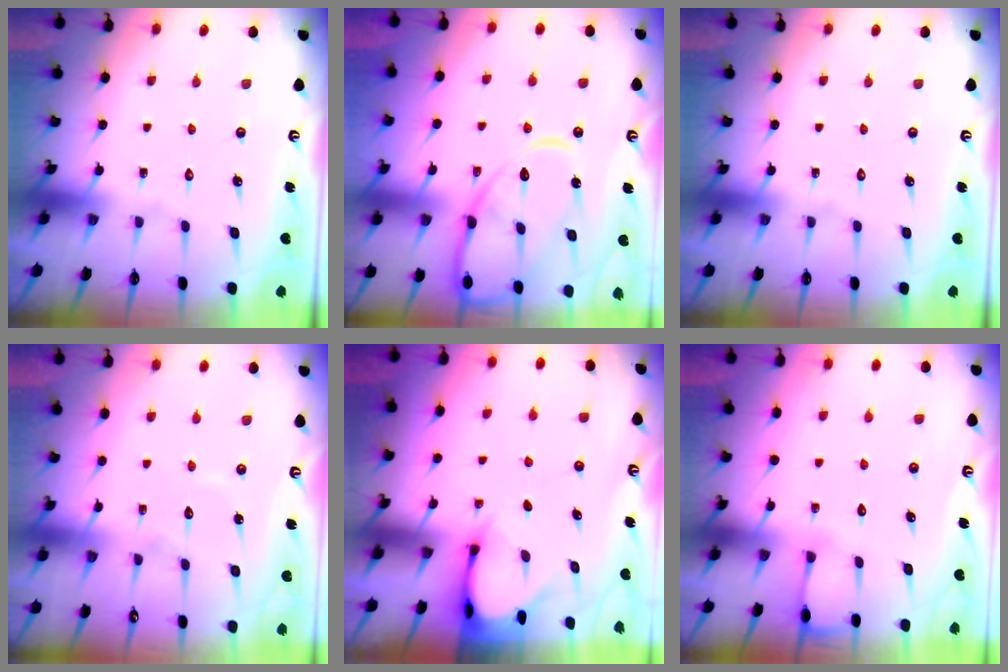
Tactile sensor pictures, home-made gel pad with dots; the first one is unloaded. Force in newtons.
{"total": 14.1, "press": 14.1, "slide": 1.3}
{"total": 0.0}
{"total": 6.7, "press": 6.7, "slide": 0.5}
{"total": 3.1, "press": 3.1, "slide": 0.2}
{"total": 2.9, "press": 2.9, "slide": 0.5}